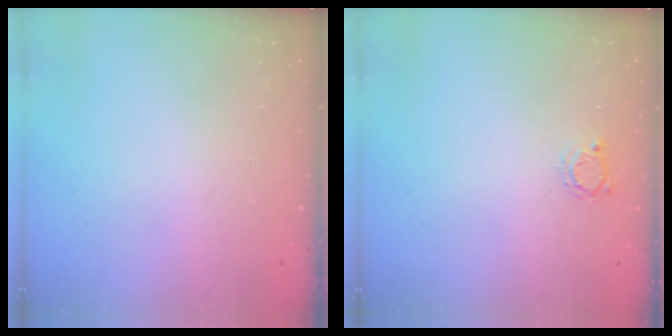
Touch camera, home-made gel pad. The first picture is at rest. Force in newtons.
{"total": 2.8, "press": 2.7, "slide": 0.4}